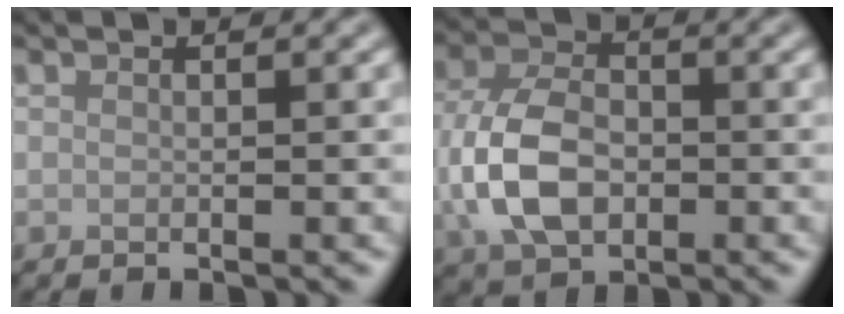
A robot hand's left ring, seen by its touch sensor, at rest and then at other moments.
{"total": 6.9, "force": [-1.1, 4.6, 5.0], "torque": [-0.114, 0.000, -0.026]}